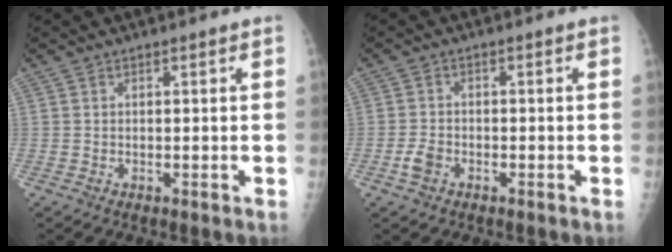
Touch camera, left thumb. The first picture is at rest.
{"total": 2.9, "force": [-1.6, 1.9, 1.5], "torque": [-0.031, 0.007, -0.027]}